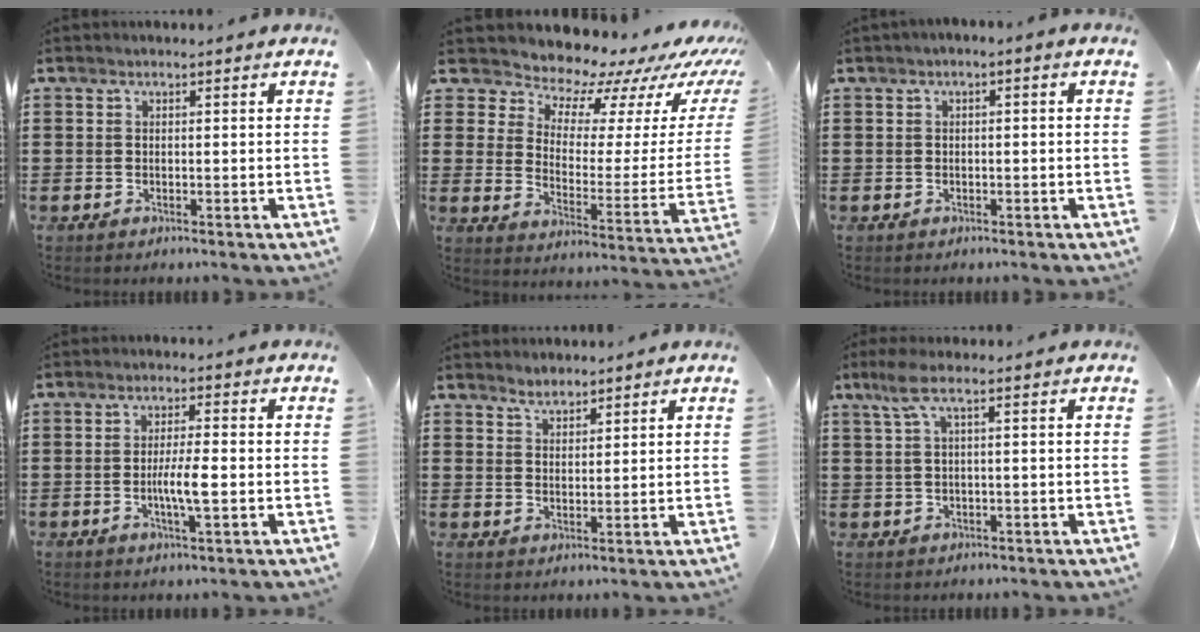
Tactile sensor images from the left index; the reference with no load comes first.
{"total": 7.3, "force": [6.5, 3.0, 1.5], "torque": [-0.046, -0.065, 0.105]}
{"total": 1.1, "force": [-0.7, 0.2, 0.8], "torque": [-0.014, -0.001, -0.013]}
{"total": 4.8, "force": [-0.9, 0.6, 4.7], "torque": [-0.087, -0.003, -0.019]}
{"total": 2.2, "force": [2.0, 0.7, 0.2], "torque": [-0.007, 0.003, 0.040]}
{"total": 3.6, "force": [0.4, 0.6, 3.5], "torque": [-0.084, -0.003, 0.001]}